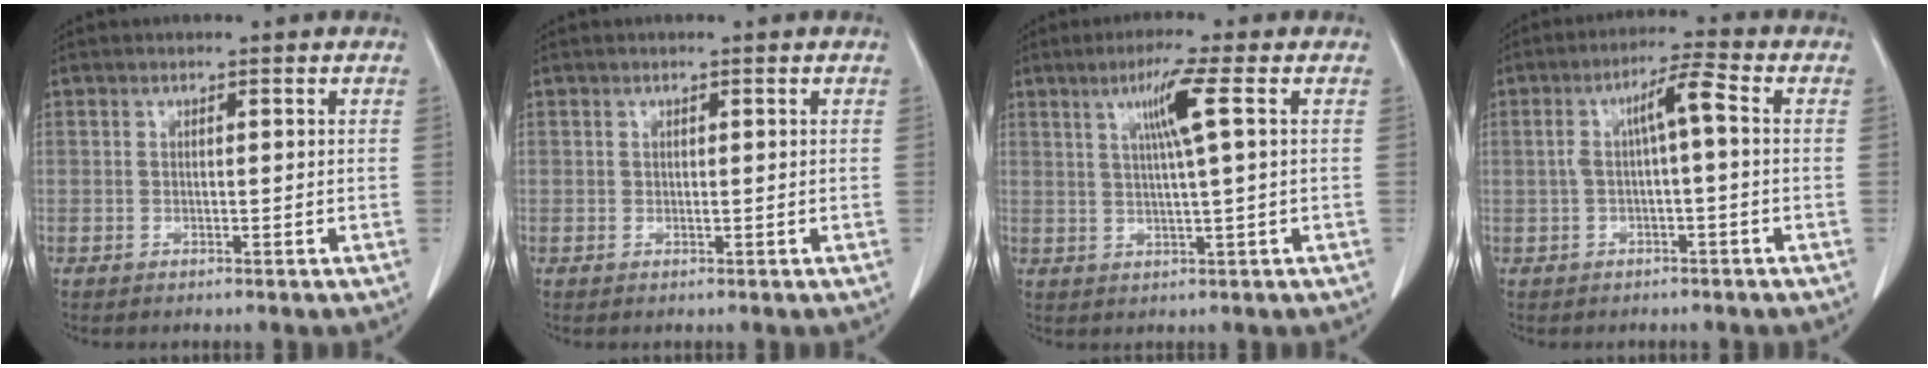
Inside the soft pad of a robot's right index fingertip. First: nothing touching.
{"total": 0.0}
{"total": 5.8, "force": [1.9, -1.0, 5.4], "torque": [-0.098, 0.002, 0.034]}
{"total": 5.6, "force": [0.2, 0.5, 5.5], "torque": [-0.098, 0.025, 0.005]}